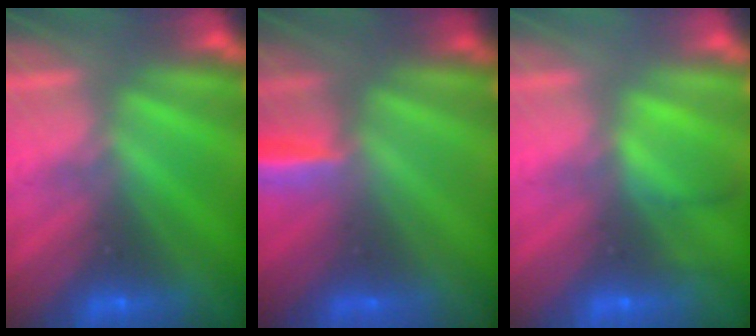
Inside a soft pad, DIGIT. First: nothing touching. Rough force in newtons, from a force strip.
{"total": 3.2}
{"total": 2.1}